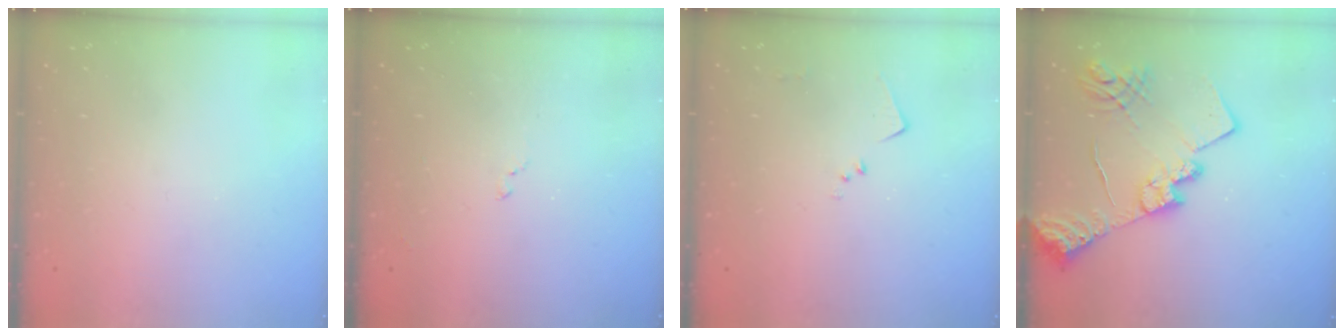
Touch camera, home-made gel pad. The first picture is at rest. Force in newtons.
{"total": 7.1, "press": 7.1, "slide": 0.8}
{"total": 6.4, "press": 6.4, "slide": 0.8}
{"total": 17.2, "press": 17.1, "slide": 1.7}